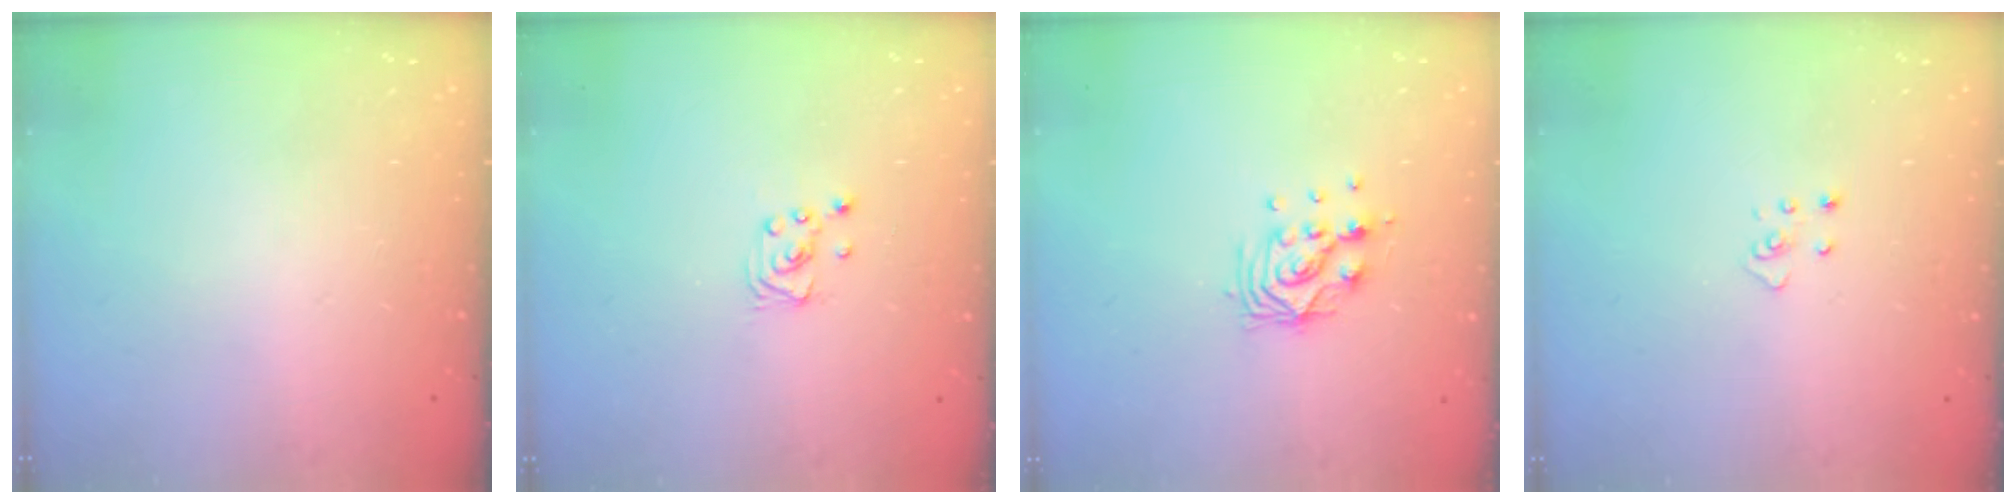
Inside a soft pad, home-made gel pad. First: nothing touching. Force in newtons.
{"total": 2.3, "press": 2.3, "slide": 0.2}
{"total": 9.2, "press": 9.2, "slide": 0.5}
{"total": 3.1, "press": 3.1, "slide": 0.2}